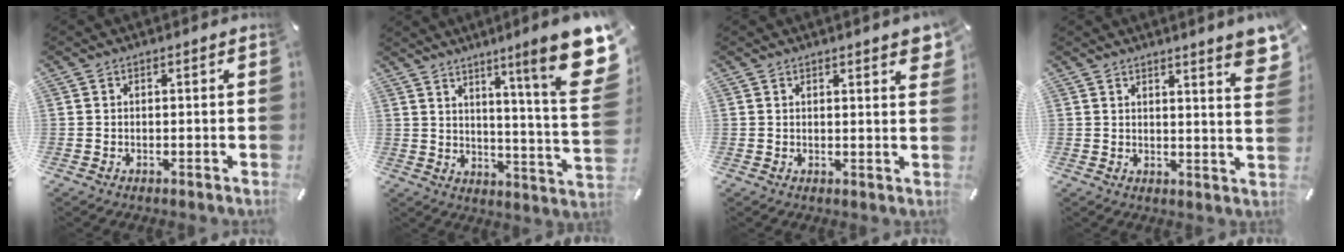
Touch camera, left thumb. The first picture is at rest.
{"total": 16.8, "force": [8.8, 1.4, 14.3], "torque": [-0.207, -0.078, 0.122]}
{"total": 2.6, "force": [1.9, 0.2, 1.7], "torque": [-0.030, -0.005, 0.031]}
{"total": 6.0, "force": [3.9, 0.2, 4.5], "torque": [-0.069, -0.028, 0.064]}